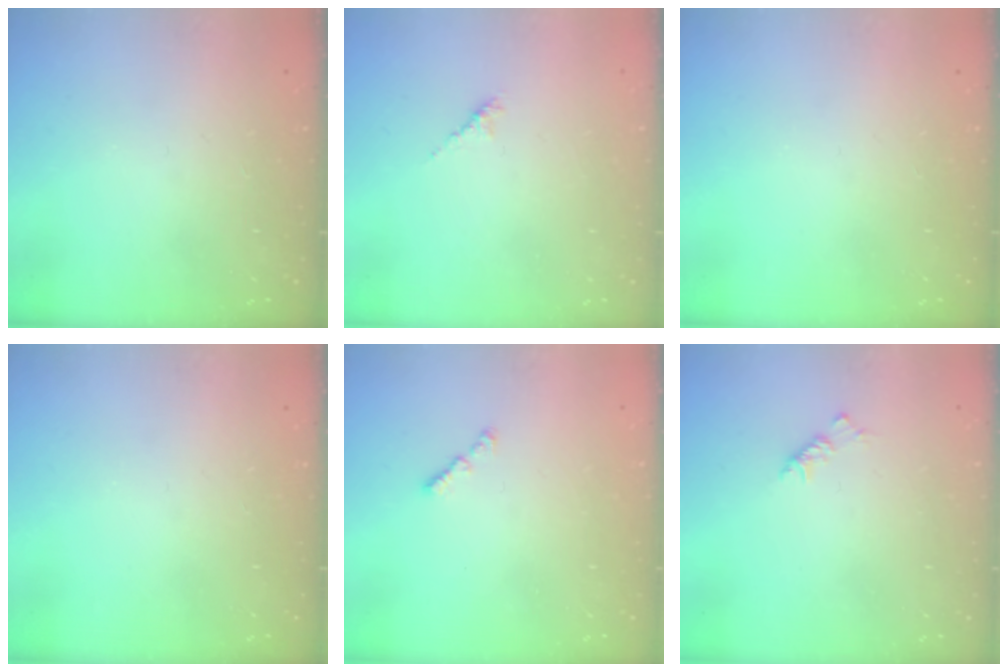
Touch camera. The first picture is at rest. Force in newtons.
{"total": 2.6, "press": 2.4, "slide": 0.7}
{"total": 0.0}
{"total": 0.0}
{"total": 1.0, "press": 0.9, "slide": 0.5}
{"total": 3.8, "press": 3.7, "slide": 0.8}